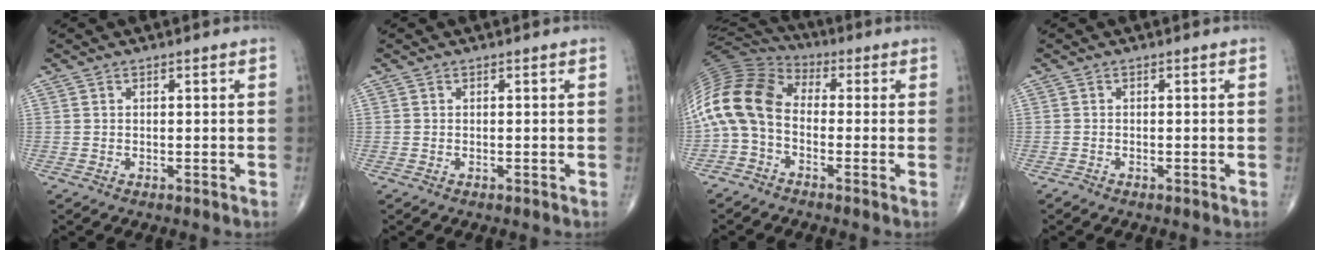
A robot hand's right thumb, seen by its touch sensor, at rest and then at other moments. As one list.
[{"total": 0.0}, {"total": 13.8, "force": [-1.9, 9.2, 10.1], "torque": [-0.208, 0.049, -0.055]}, {"total": 0.6, "force": [-0.5, 0.2, 0.1], "torque": [-0.005, -0.001, -0.013]}]